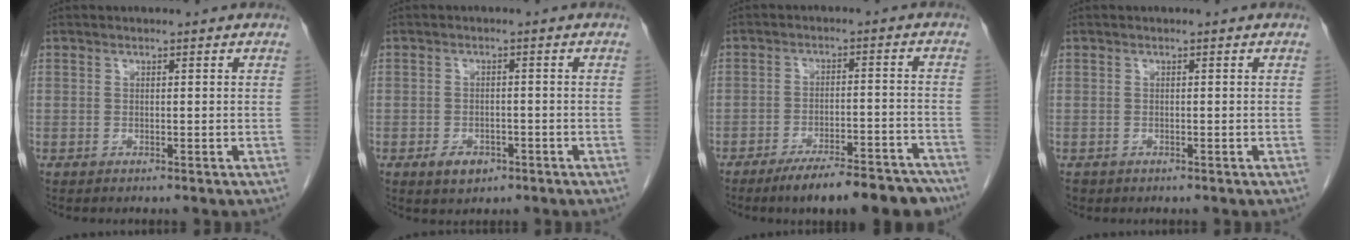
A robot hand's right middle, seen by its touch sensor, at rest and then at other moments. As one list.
[{"total": 3.0, "force": [-1.6, 1.9, 1.7], "torque": [-0.028, 0.000, -0.015]}, {"total": 12.9, "force": [-10.6, 2.3, 6.9], "torque": [-0.072, 0.016, -0.154]}, {"total": 0.8, "force": [-0.5, 0.6, 0.1], "torque": [-0.012, -0.001, -0.005]}]